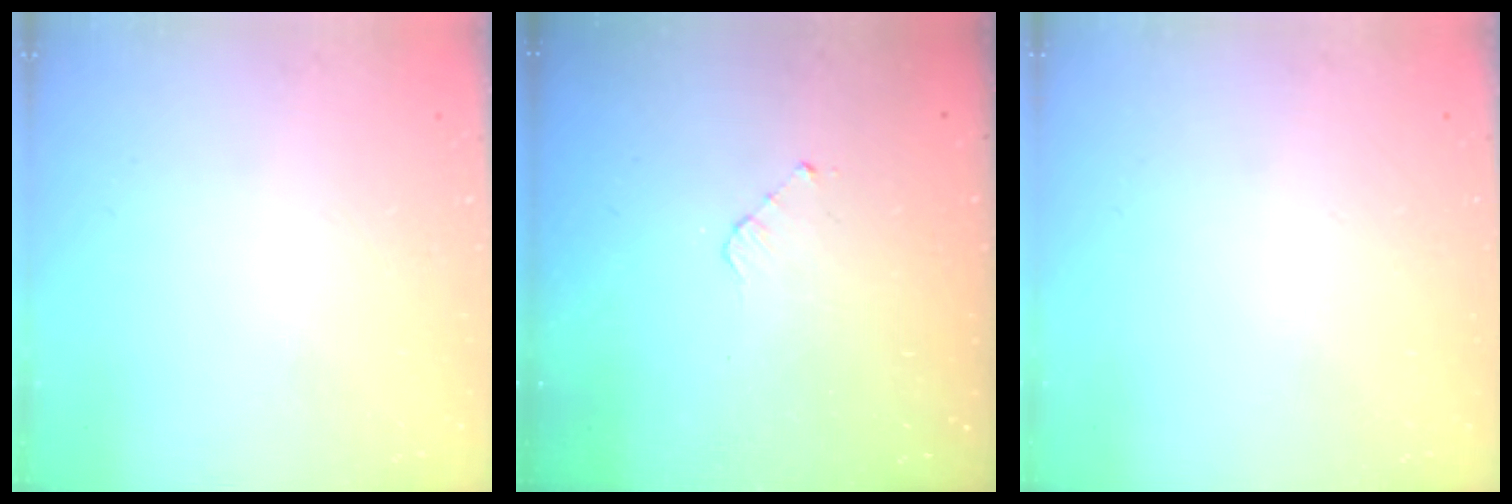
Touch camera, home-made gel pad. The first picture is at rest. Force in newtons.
{"total": 2.8, "press": 2.8, "slide": 0.2}
{"total": 0.0}